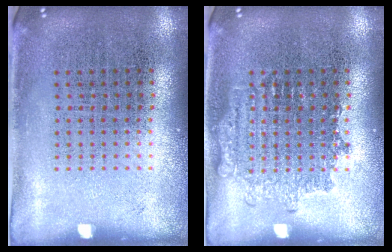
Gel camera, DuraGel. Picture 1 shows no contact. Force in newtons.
{"total": 1.7, "press": 1.6, "slide": 0.3}